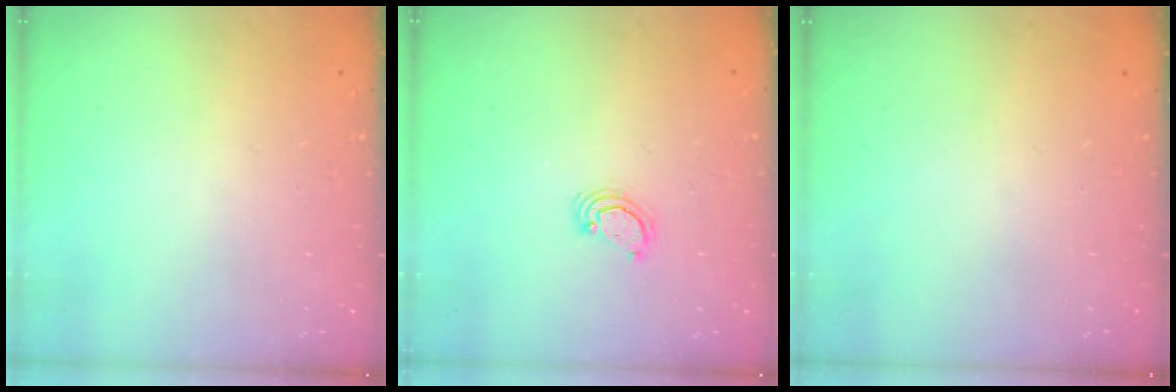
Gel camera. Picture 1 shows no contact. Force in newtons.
{"total": 2.6, "press": 2.6, "slide": 0.3}
{"total": 0.0}